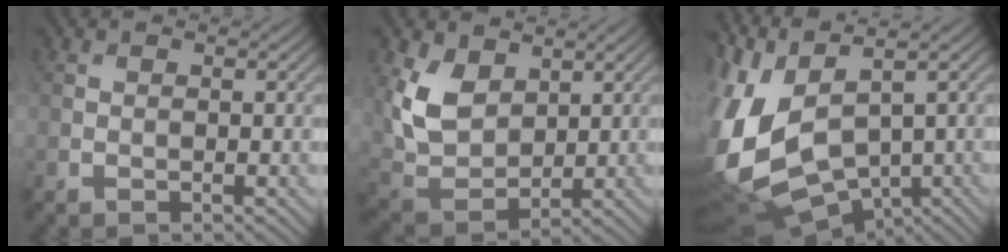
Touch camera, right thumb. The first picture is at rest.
{"total": 8.6, "force": [3.5, 5.7, 5.5], "torque": [-0.136, -0.010, 0.075]}
{"total": 14.5, "force": [0.0, 8.9, 11.5], "torque": [-0.306, -0.040, 0.051]}